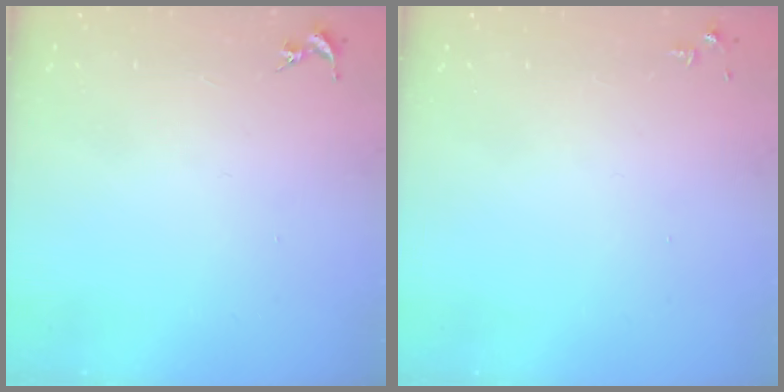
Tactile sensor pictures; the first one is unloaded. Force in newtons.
{"total": 2.8, "press": 2.8, "slide": 0.4}